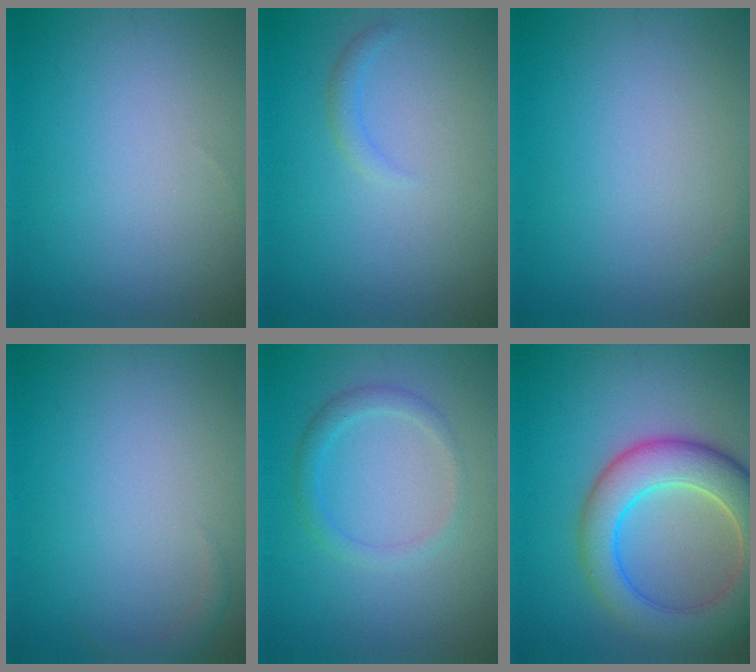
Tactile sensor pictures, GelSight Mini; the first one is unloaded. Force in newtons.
{"total": 1.0, "press": 1.0, "slide": 0.2}
{"total": 0.0}
{"total": 0.9, "press": 0.9, "slide": 0.1}
{"total": 1.9, "press": 1.9, "slide": 0.1}
{"total": 8.3, "press": 8.3, "slide": 0.7}